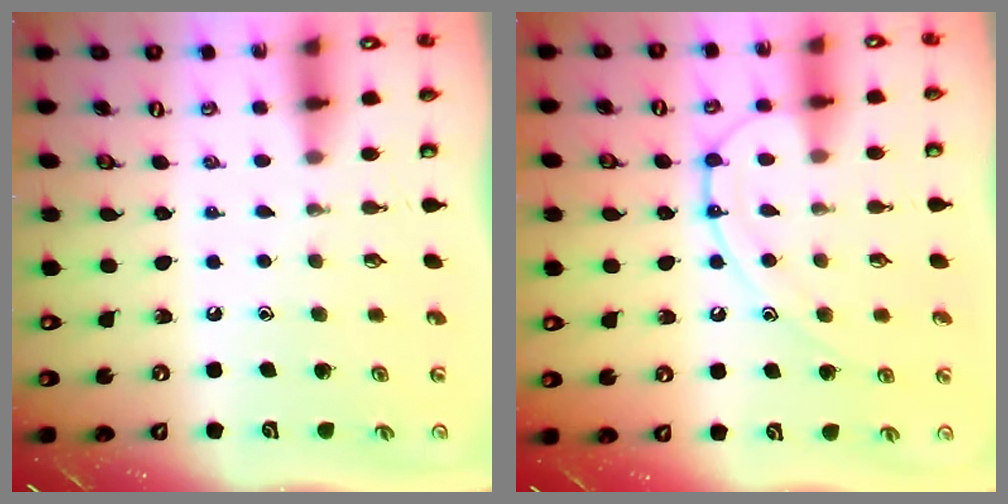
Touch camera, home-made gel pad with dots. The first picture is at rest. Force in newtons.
{"total": 12.4, "press": 12.3, "slide": 1.3}